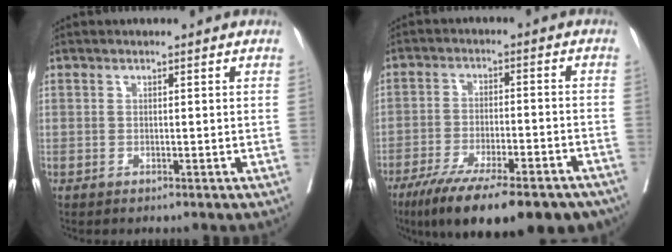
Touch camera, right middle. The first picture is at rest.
{"total": 21.5, "force": [-16.1, 5.3, 13.2], "torque": [-0.168, -0.015, -0.232]}